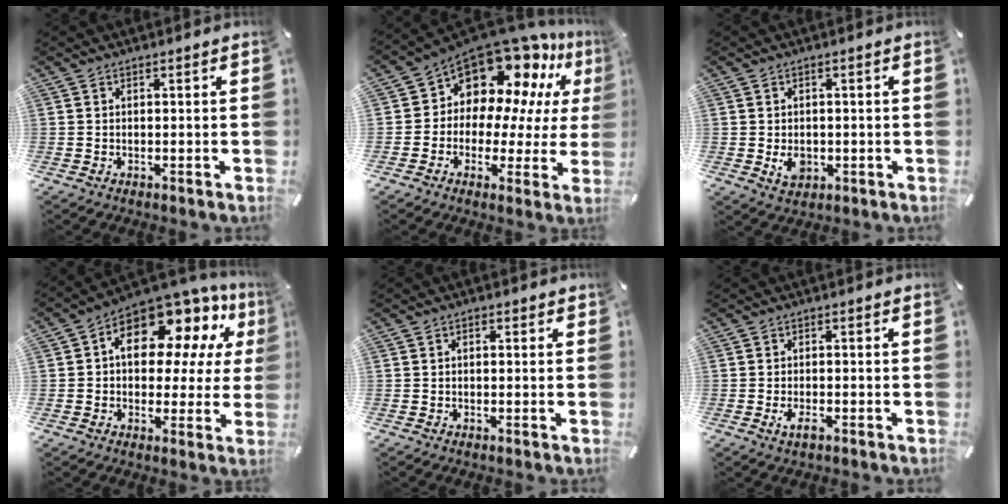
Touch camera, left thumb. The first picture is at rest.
{"total": 14.8, "force": [10.4, 8.9, 5.5], "torque": [-0.103, -0.101, 0.183]}
{"total": 4.0, "force": [-0.8, 3.2, 2.3], "torque": [-0.029, -0.004, -0.015]}
{"total": 14.3, "force": [6.8, 8.5, 9.3], "torque": [-0.147, -0.050, 0.123]}
{"total": 0.9, "force": [0.0, 0.8, 0.4], "torque": [-0.009, 0.007, -0.001]}
{"total": 2.8, "force": [-1.2, 1.2, 2.2], "torque": [-0.050, 0.000, -0.026]}